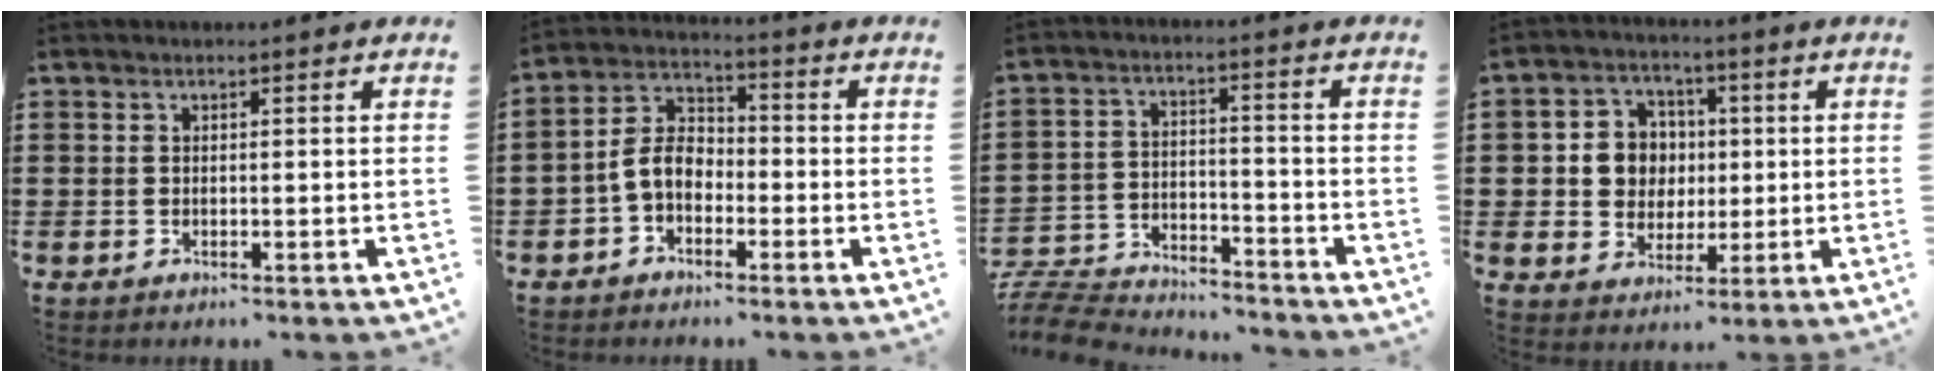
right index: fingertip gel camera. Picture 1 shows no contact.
{"total": 5.8, "force": [-2.1, 3.9, 3.8], "torque": [-0.101, 0.007, -0.052]}
{"total": 7.6, "force": [-7.4, 1.2, 0.8], "torque": [-0.030, 0.012, -0.151]}
{"total": 6.6, "force": [0.4, 6.3, 1.8], "torque": [-0.055, 0.016, 0.005]}